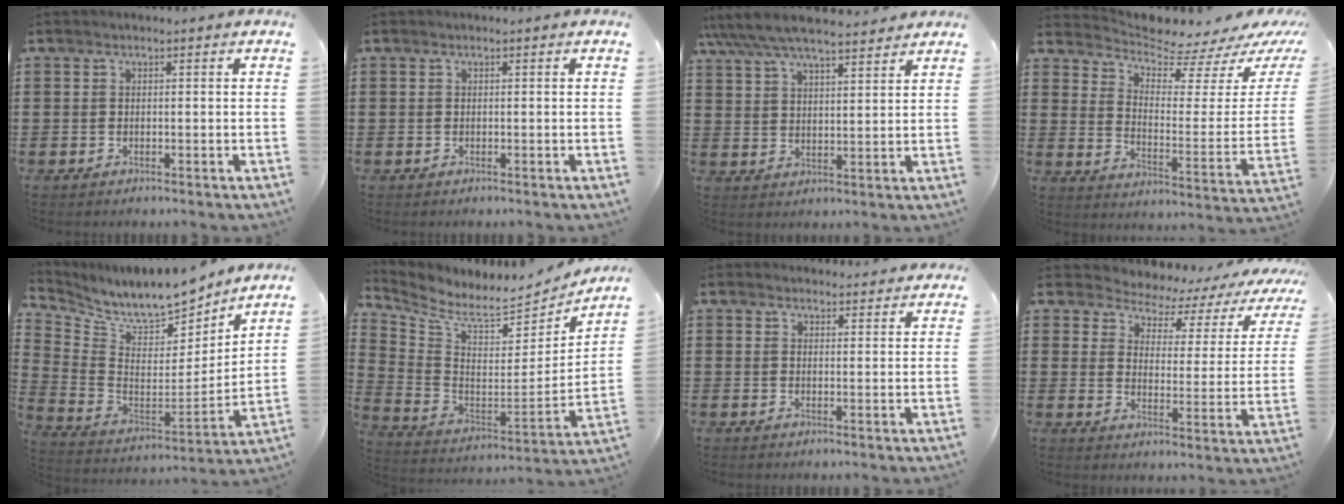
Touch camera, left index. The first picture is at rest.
{"total": 0.0}
{"total": 6.6, "force": [6.1, 1.1, 2.3], "torque": [-0.067, -0.023, 0.110]}
{"total": 5.7, "force": [5.4, 1.4, 1.4], "torque": [-0.051, -0.052, 0.091]}
{"total": 8.2, "force": [7.7, 1.1, 2.4], "torque": [-0.088, -0.066, 0.129]}
{"total": 7.4, "force": [6.5, 1.7, 3.1], "torque": [-0.094, -0.058, 0.108]}
{"total": 2.4, "force": [2.4, 0.4, 0.0], "torque": [-0.007, -0.004, 0.047]}
{"total": 2.8, "force": [2.4, 1.3, 0.9], "torque": [-0.037, -0.022, 0.029]}